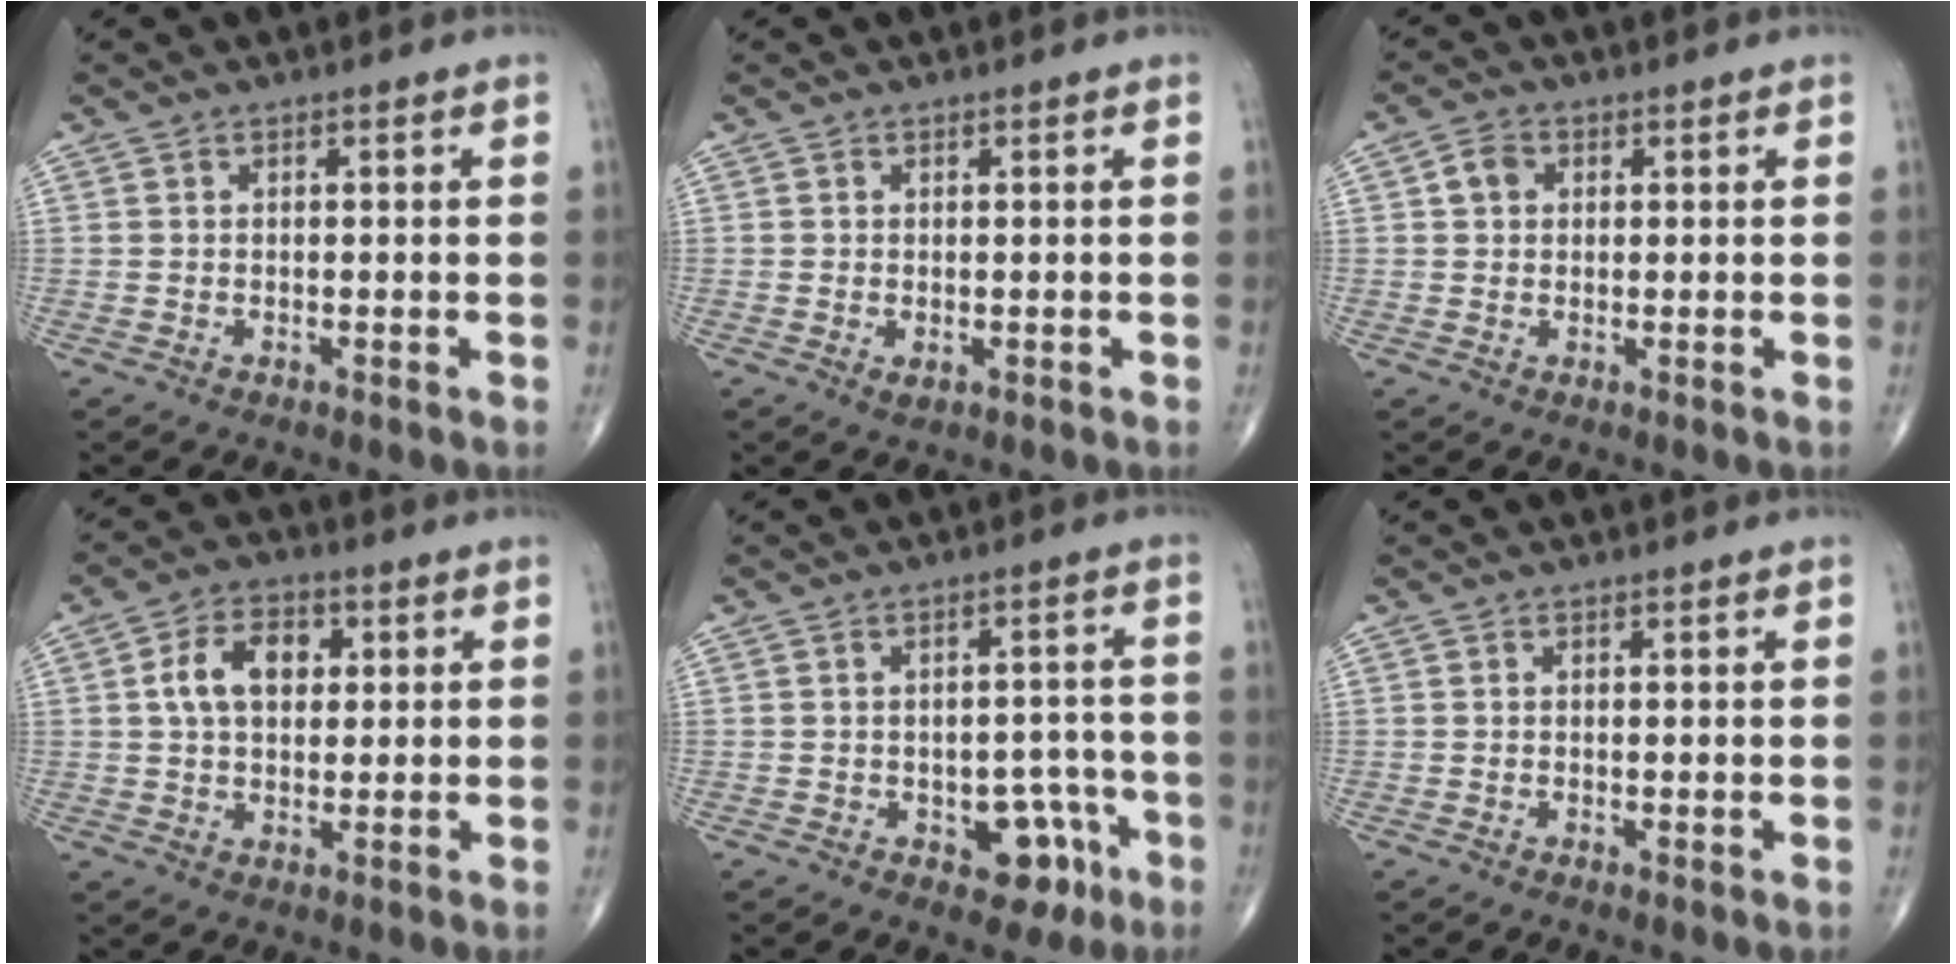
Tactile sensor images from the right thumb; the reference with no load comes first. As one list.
[{"total": 1.2, "force": [-0.3, 0.7, 0.9], "torque": [-0.011, -0.003, -0.002]}, {"total": 3.2, "force": [0.8, 2.6, 1.7], "torque": [-0.019, 0.004, 0.011]}, {"total": 8.6, "force": [1.8, 5.7, 6.2], "torque": [-0.089, 0.010, 0.026]}, {"total": 7.3, "force": [-3.3, 4.7, 4.5], "torque": [-0.017, 0.031, -0.037]}, {"total": 0.0}]